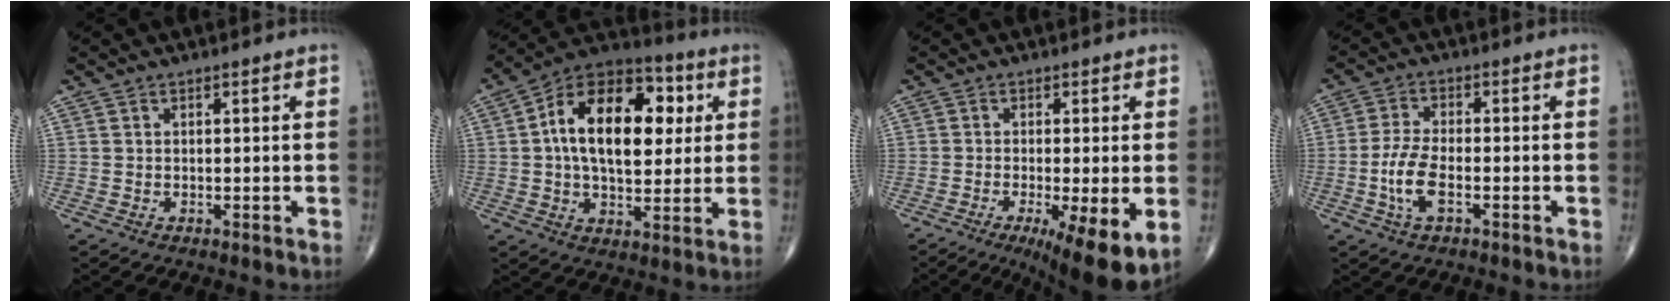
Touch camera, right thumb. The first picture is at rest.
{"total": 20.2, "force": [3.7, 11.6, 16.1], "torque": [-0.231, 0.015, 0.050]}
{"total": 11.9, "force": [-4.2, 2.8, 10.8], "torque": [-0.151, -0.021, -0.059]}
{"total": 6.6, "force": [-2.1, 2.8, 5.6], "torque": [-0.126, 0.012, -0.041]}